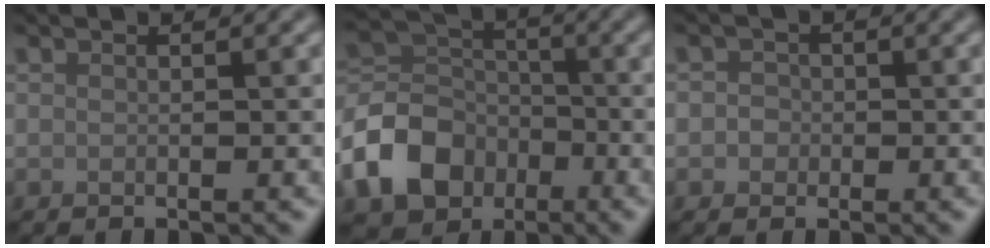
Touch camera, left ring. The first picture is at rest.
{"total": 7.5, "force": [-3.5, 5.7, 3.4], "torque": [-0.068, 0.001, -0.080]}
{"total": 1.4, "force": [-0.1, 1.4, 0.3], "torque": [0.013, 0.000, -0.011]}